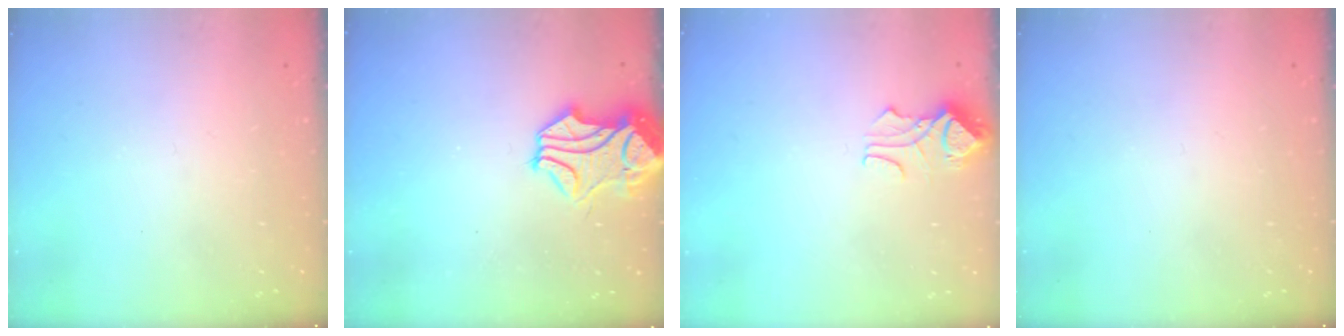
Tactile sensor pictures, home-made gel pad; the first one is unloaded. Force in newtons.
{"total": 2.0, "press": 1.3, "slide": 1.5}
{"total": 2.4, "press": 2.3, "slide": 0.7}
{"total": 0.0}